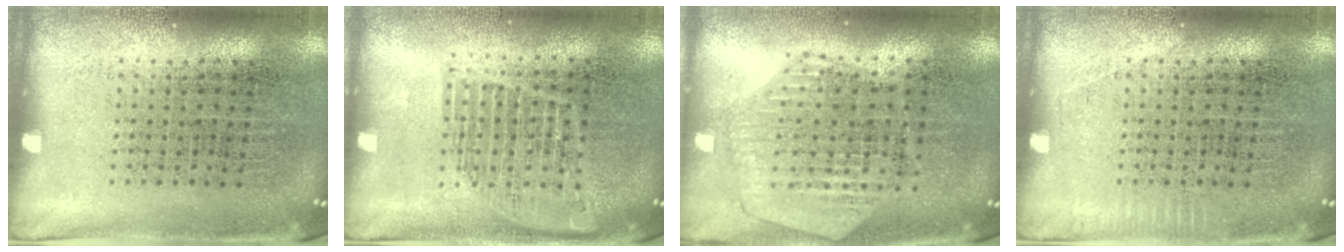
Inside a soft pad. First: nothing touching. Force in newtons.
{"total": 1.4, "press": 1.2, "slide": 0.6}
{"total": 1.2, "press": 1.2, "slide": 0.2}
{"total": 0.6, "press": 0.6, "slide": 0.1}